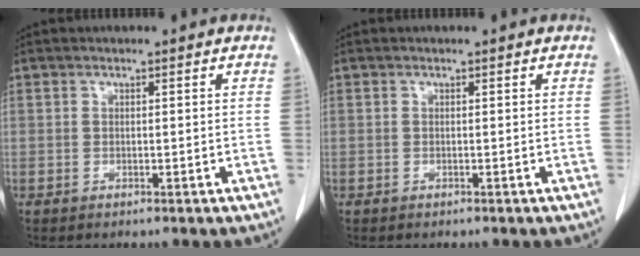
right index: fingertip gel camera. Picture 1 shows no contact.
{"total": 0.0}